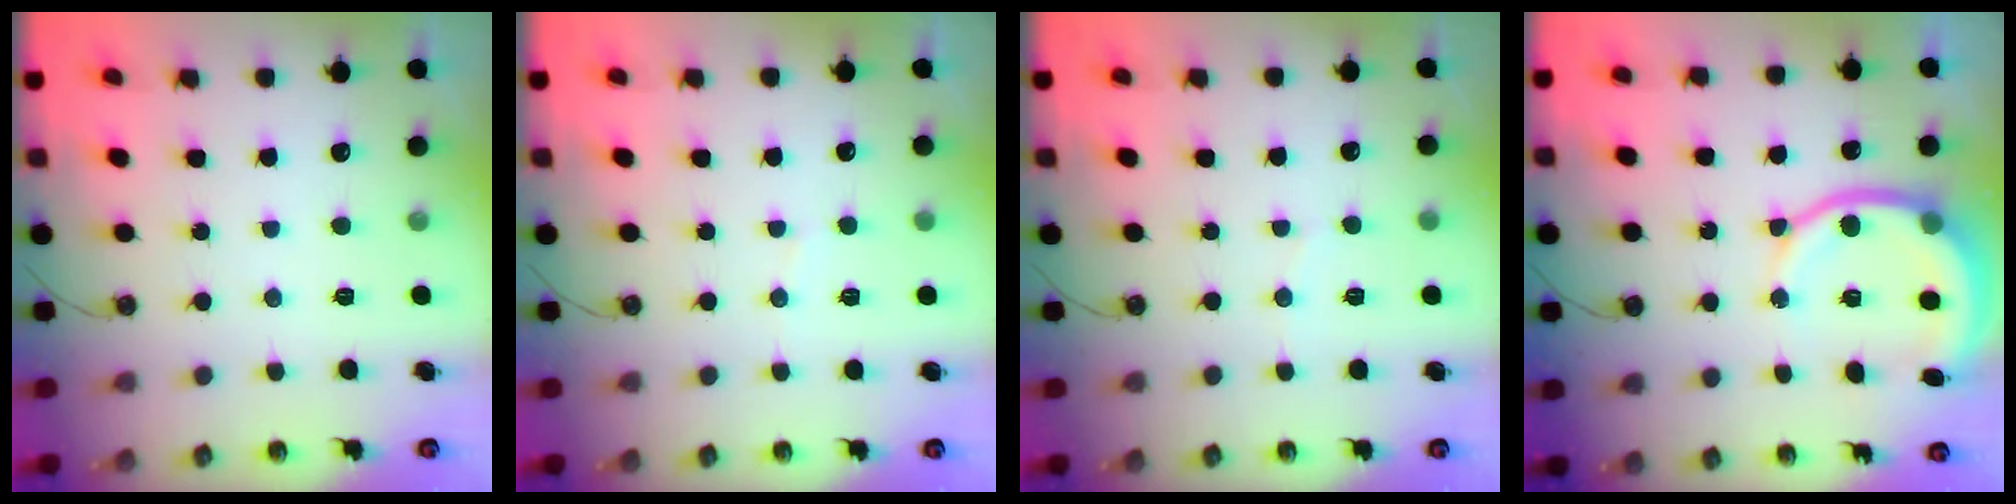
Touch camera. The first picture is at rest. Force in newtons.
{"total": 3.1, "press": 3.1, "slide": 0.3}
{"total": 2.7, "press": 2.7, "slide": 0.3}
{"total": 11.8, "press": 11.6, "slide": 2.0}